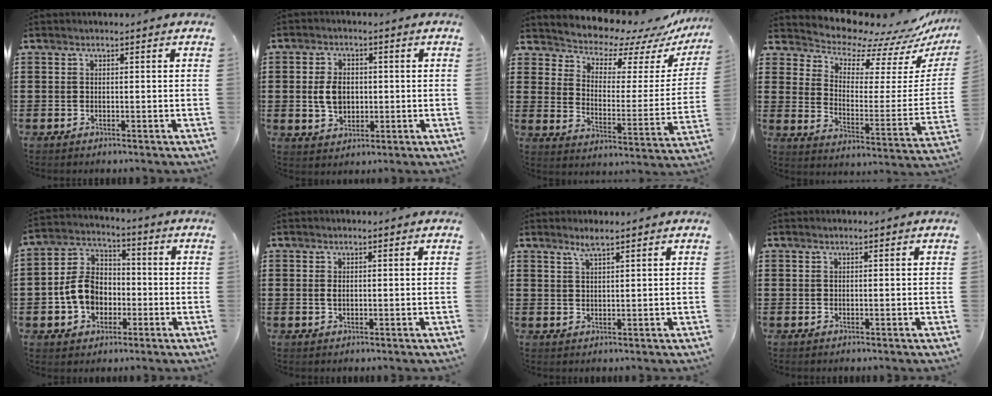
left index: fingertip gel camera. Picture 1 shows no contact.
{"total": 5.3, "force": [0.0, 3.6, 3.9], "torque": [-0.085, 0.002, -0.006]}
{"total": 6.3, "force": [6.1, 1.5, 0.6], "torque": [-0.034, -0.064, 0.100]}
{"total": 8.2, "force": [7.9, 1.6, 1.5], "torque": [-0.058, -0.074, 0.136]}
{"total": 8.6, "force": [-1.7, 6.8, 5.0], "torque": [-0.131, 0.015, -0.036]}
{"total": 1.0, "force": [0.1, 0.5, 0.9], "torque": [-0.019, 0.002, 0.001]}
{"total": 2.4, "force": [1.9, 0.1, 1.4], "torque": [-0.030, 0.002, 0.036]}
{"total": 0.0}